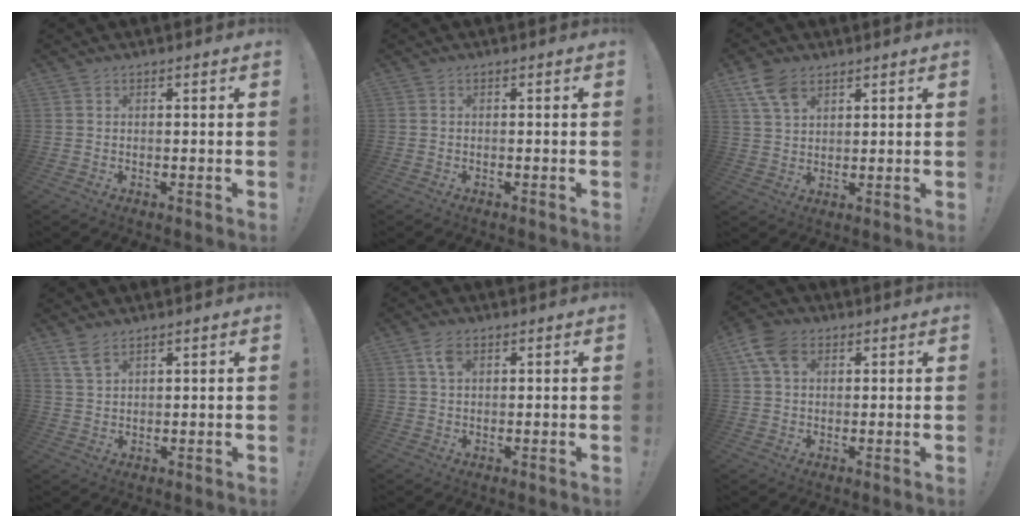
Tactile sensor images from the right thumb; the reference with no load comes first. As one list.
[{"total": 0.0}, {"total": 7.8, "force": [4.5, 4.6, 4.5], "torque": [-0.084, -0.011, 0.089]}, {"total": 5.0, "force": [3.4, 2.1, 2.9], "torque": [-0.059, -0.012, 0.064]}, {"total": 4.1, "force": [1.9, 2.1, 3.0], "torque": [-0.050, -0.001, 0.032]}, {"total": 9.2, "force": [3.4, 6.3, 5.7], "torque": [-0.107, 0.003, 0.069]}]